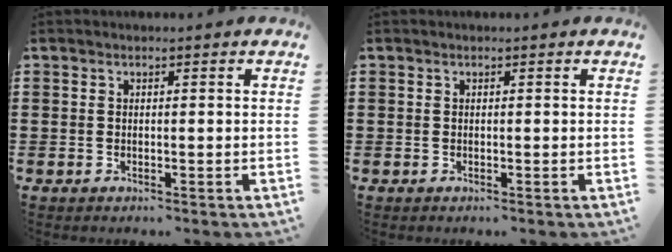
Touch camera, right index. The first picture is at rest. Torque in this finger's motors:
{"motor_torque": [0.42, 0.77, 0.00, 0.01]}